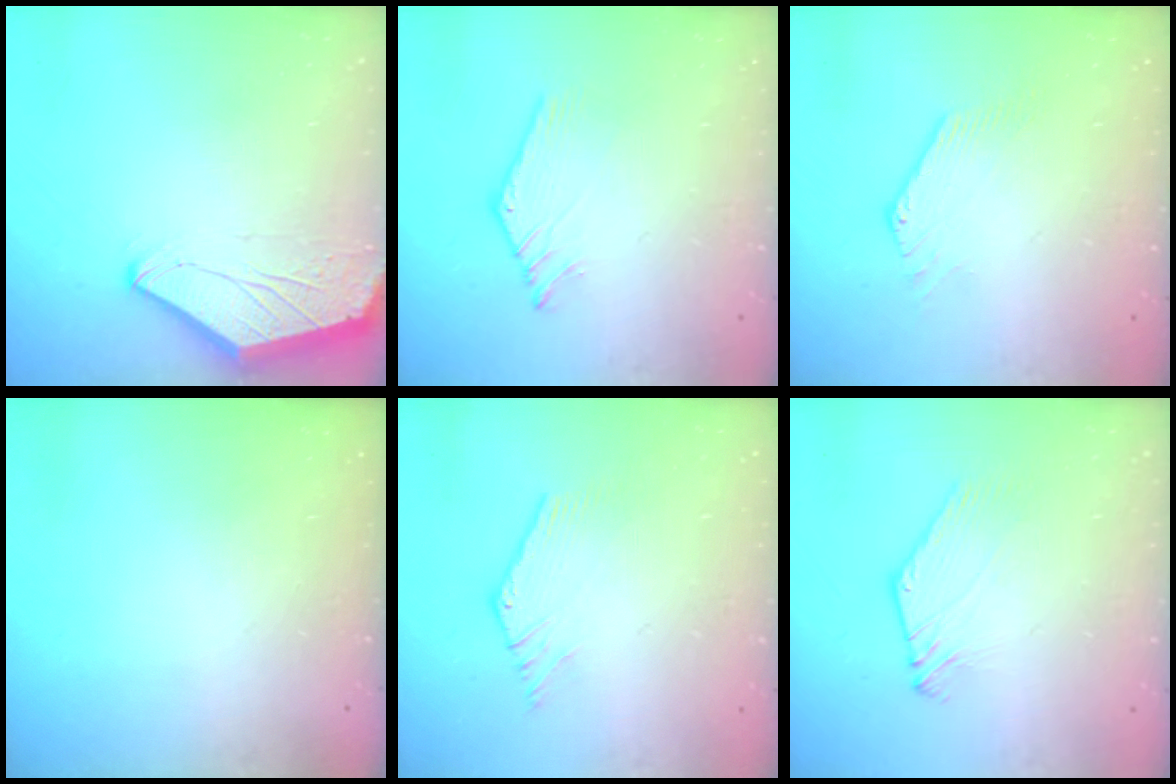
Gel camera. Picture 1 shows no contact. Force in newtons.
{"total": 0.0}
{"total": 0.6, "press": 0.3, "slide": 0.5}
{"total": 0.0}
{"total": 0.0}
{"total": 1.0, "press": 1.0, "slide": 0.0}